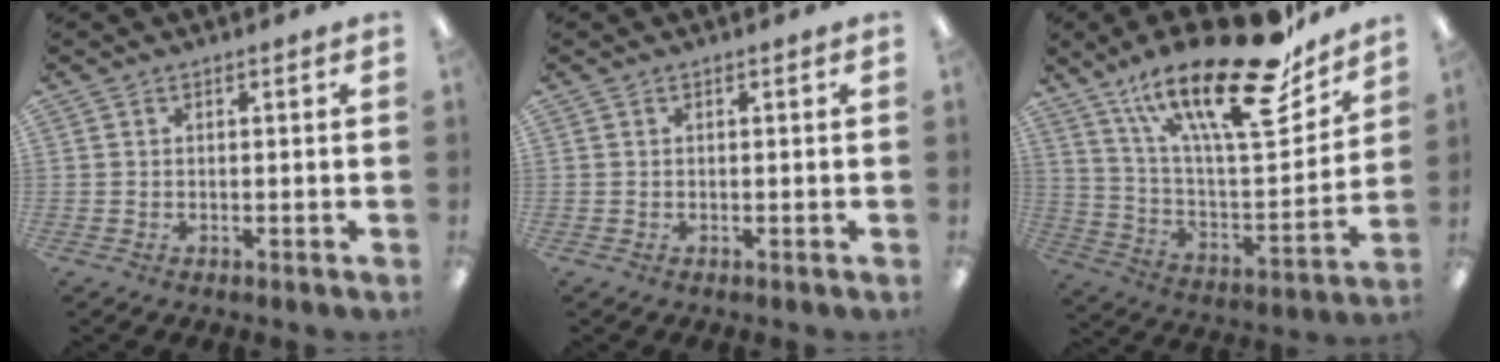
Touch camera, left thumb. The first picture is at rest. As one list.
[{"total": 0.0}, {"total": 28.0, "force": [18.4, 8.6, 19.3], "torque": [-0.304, -0.107, 0.306]}]